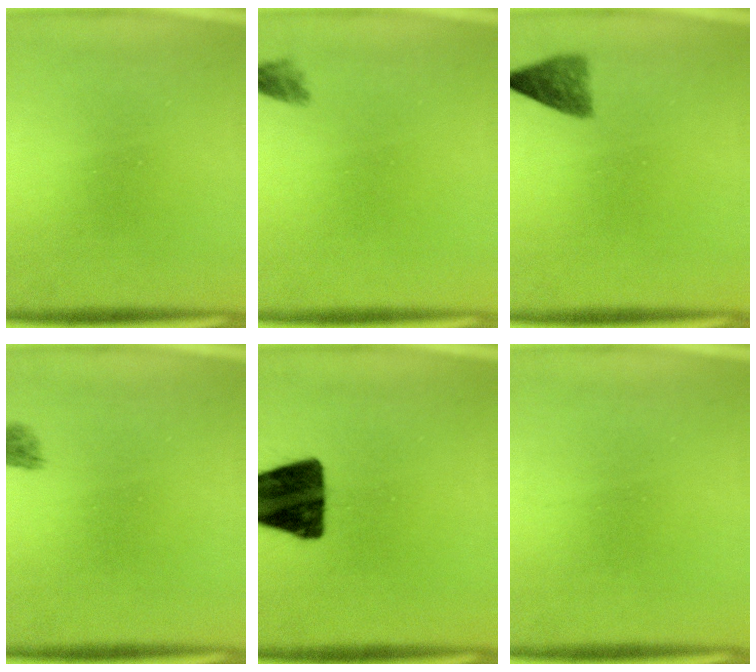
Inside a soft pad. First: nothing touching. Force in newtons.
{"total": 1.6}
{"total": 3.1}
{"total": 1.6}
{"total": 15.1}
{"total": 1.4}